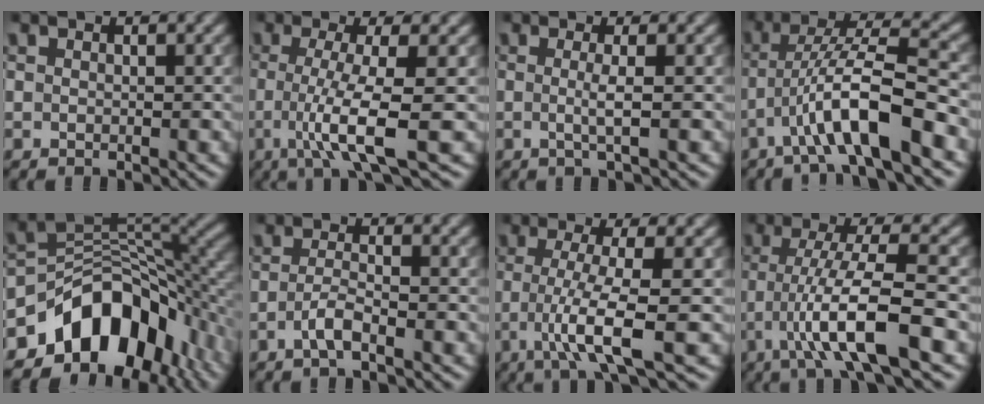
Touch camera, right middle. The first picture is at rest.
{"total": 6.3, "force": [-1.1, 1.2, 6.1], "torque": [-0.108, -0.011, -0.020]}
{"total": 1.9, "force": [-0.1, 0.4, 1.8], "torque": [-0.034, -0.004, -0.007]}
{"total": 7.3, "force": [-3.3, 1.1, 6.4], "torque": [-0.111, 0.020, -0.061]}
{"total": 11.0, "force": [-6.1, 7.1, 5.9], "torque": [-0.074, 0.001, -0.111]}
{"total": 1.9, "force": [-1.0, 0.4, 1.6], "torque": [-0.031, 0.003, -0.024]}
{"total": 5.7, "force": [-1.2, 1.0, 5.5], "torque": [-0.099, -0.010, -0.026]}
{"total": 7.4, "force": [-2.4, 1.1, 6.9], "torque": [-0.117, 0.003, -0.050]}